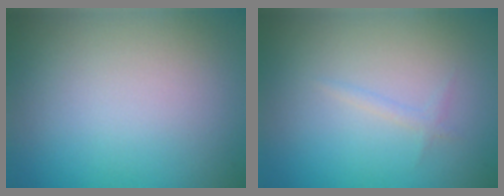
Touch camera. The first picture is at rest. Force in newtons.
{"total": 0.7, "press": 0.7, "slide": 0.1}